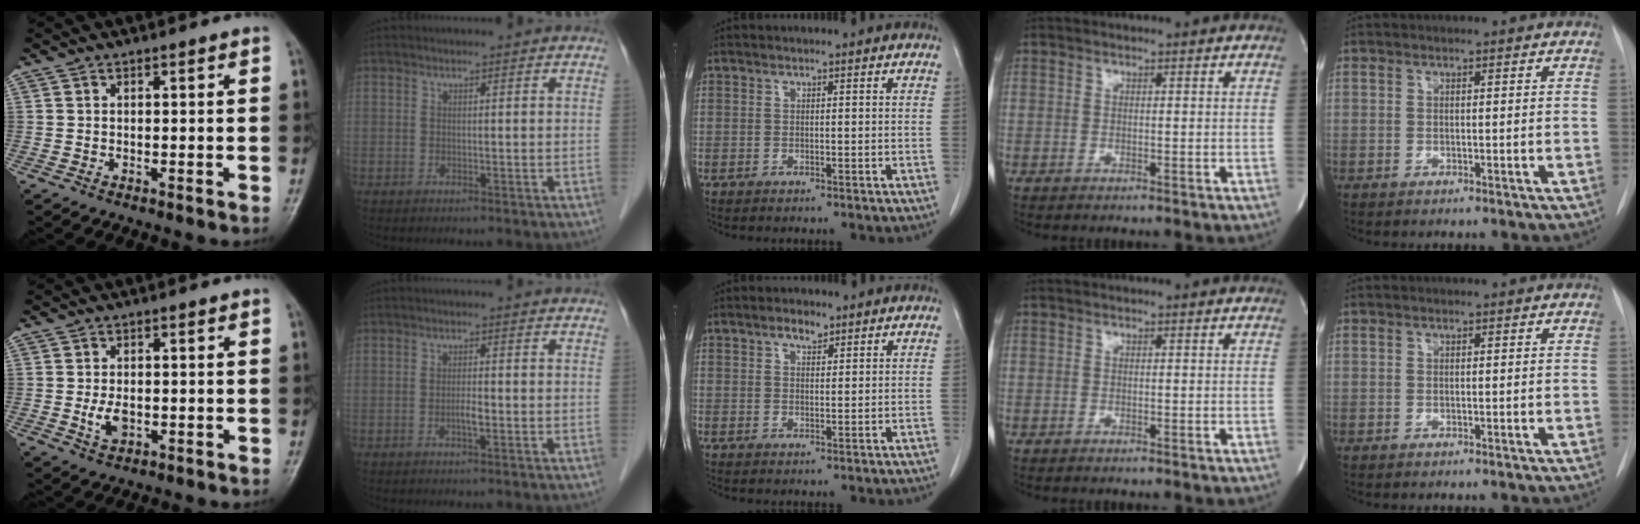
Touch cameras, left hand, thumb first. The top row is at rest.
{"thumb": {"total": 3.4, "force": [-0.5, 2.1, 2.7], "torque": [-0.049, -0.005, -0.006]}, "index": {"total": 1.6, "force": [-0.6, 0.1, 1.5], "torque": [-0.030, 0.000, -0.011]}, "middle": {"total": 2.3, "force": [1.7, 1.0, 1.3], "torque": [-0.024, 0.001, 0.028]}}